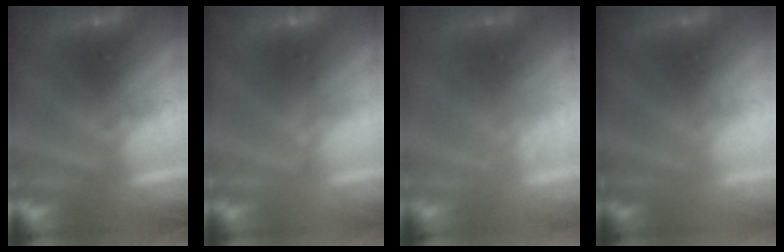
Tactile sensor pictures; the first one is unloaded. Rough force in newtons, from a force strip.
{"total": 3.1}
{"total": 1.7}
{"total": 2.5}